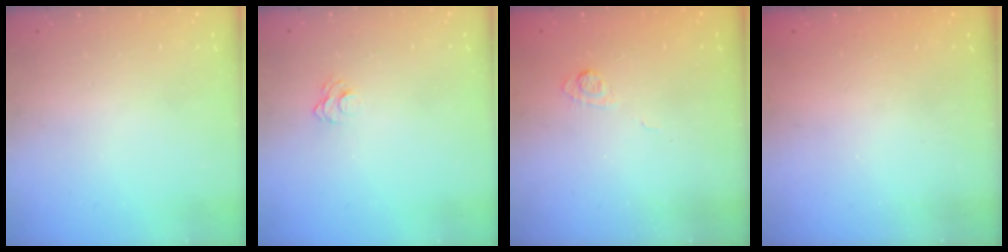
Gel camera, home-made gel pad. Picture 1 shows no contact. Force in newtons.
{"total": 5.2, "press": 5.1, "slide": 0.5}
{"total": 2.9, "press": 2.4, "slide": 1.6}
{"total": 2.3, "press": 2.2, "slide": 0.8}